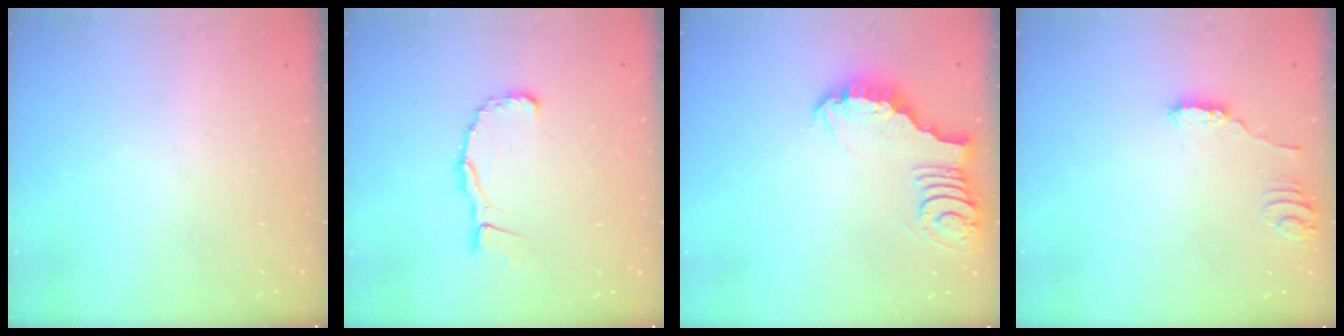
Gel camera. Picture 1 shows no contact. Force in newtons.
{"total": 9.0, "press": 8.9, "slide": 1.1}
{"total": 4.0, "press": 4.0, "slide": 0.4}
{"total": 1.6, "press": 1.5, "slide": 0.1}